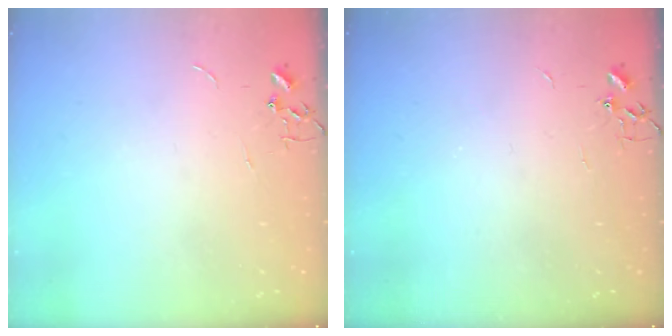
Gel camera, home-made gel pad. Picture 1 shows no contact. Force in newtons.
{"total": 2.3, "press": 2.3, "slide": 0.4}